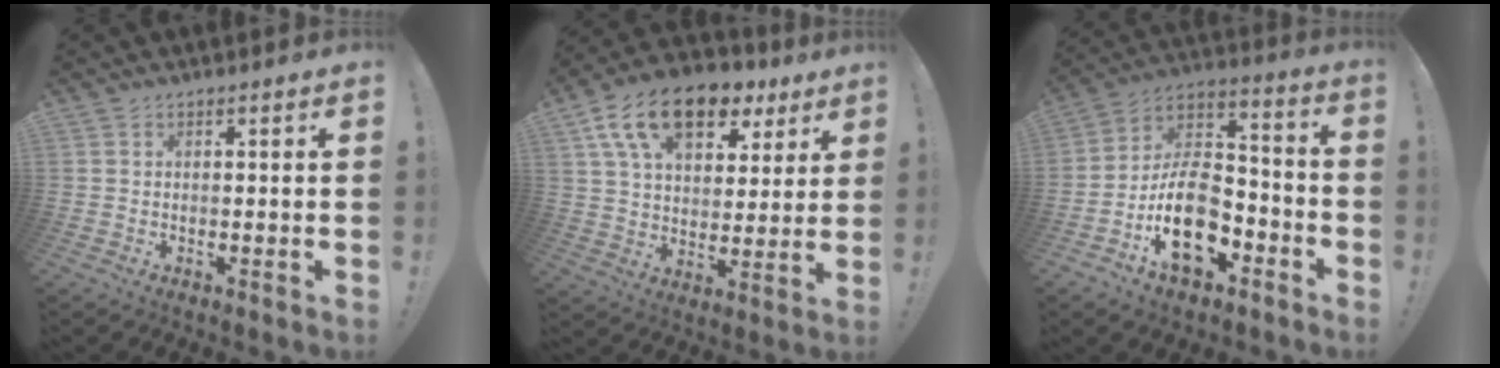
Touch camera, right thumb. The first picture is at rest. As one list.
[{"total": 18.1, "force": [10.1, 10.3, 10.9], "torque": [-0.185, -0.047, 0.182]}, {"total": 19.0, "force": [-8.3, 12.1, 12.0], "torque": [-0.191, 0.048, -0.132]}]